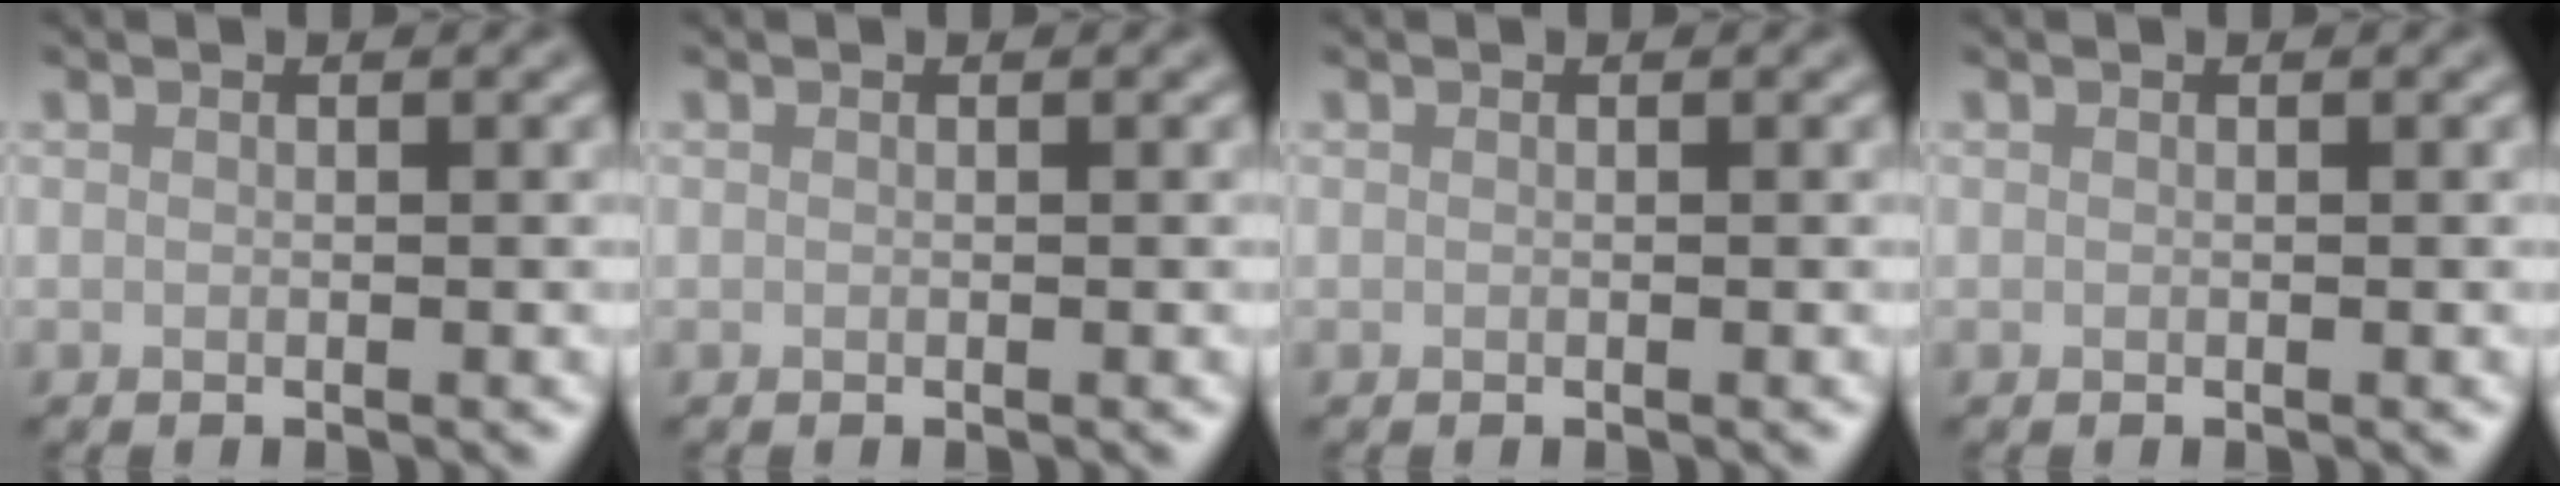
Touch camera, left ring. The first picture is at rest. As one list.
[{"total": 0.0}, {"total": 0.0}, {"total": 0.0}]